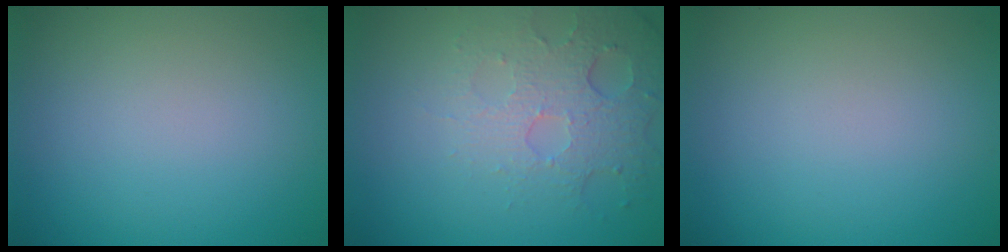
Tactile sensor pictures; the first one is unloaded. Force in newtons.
{"total": 5.0, "press": 3.3, "slide": 3.8}
{"total": 0.0}